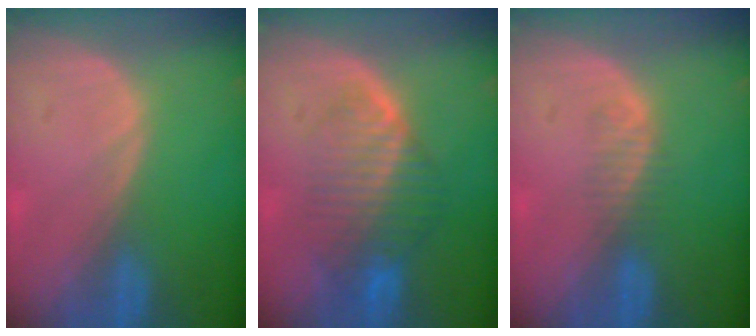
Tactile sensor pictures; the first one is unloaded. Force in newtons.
{"total": 8.2, "press": 7.2, "slide": 3.8}
{"total": 1.9, "press": 1.6, "slide": 1.0}